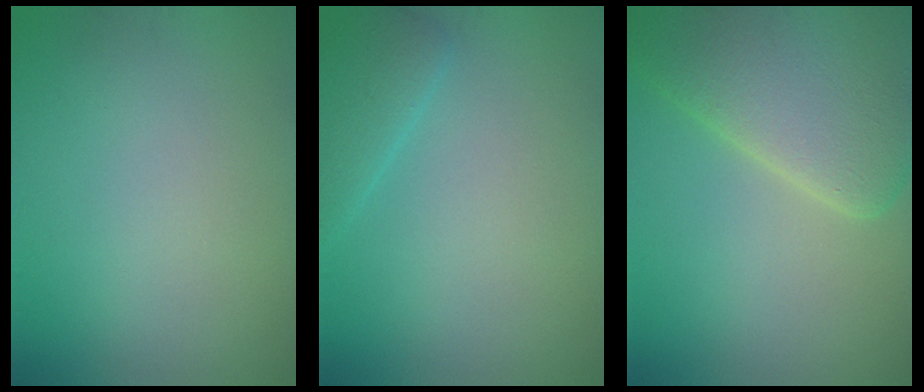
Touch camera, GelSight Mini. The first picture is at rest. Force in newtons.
{"total": 2.2, "press": 2.2, "slide": 0.1}
{"total": 8.6, "press": 8.6, "slide": 0.7}